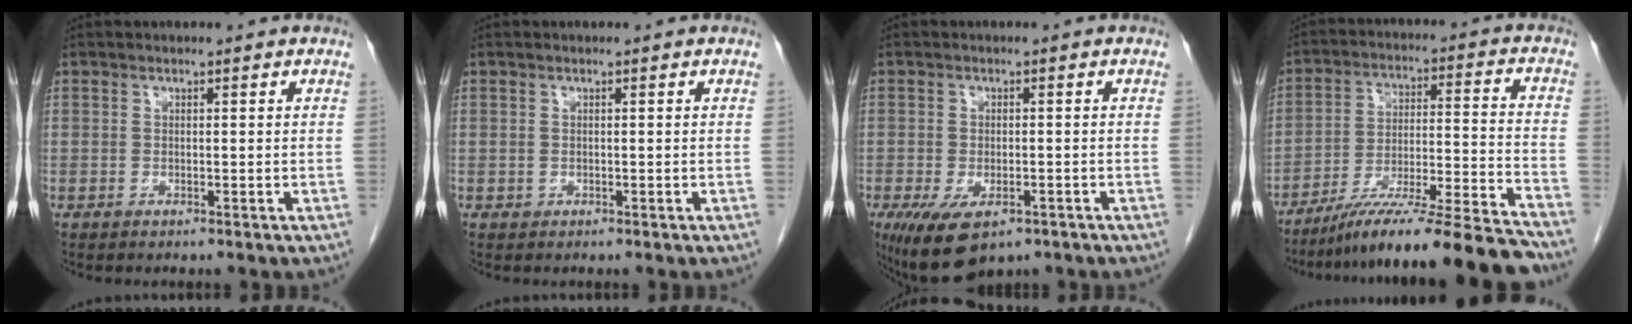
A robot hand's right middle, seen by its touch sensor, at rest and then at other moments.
{"total": 0.0}
{"total": 8.1, "force": [-4.8, 3.7, 5.5], "torque": [-0.093, -0.014, -0.070]}
{"total": 20.0, "force": [-17.6, -1.5, 9.3], "torque": [-0.127, -0.009, -0.286]}